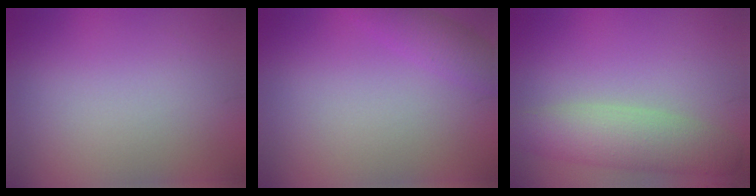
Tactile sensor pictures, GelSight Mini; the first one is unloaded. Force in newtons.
{"total": 2.1, "press": 2.1, "slide": 0.2}
{"total": 4.9, "press": 4.9, "slide": 0.5}